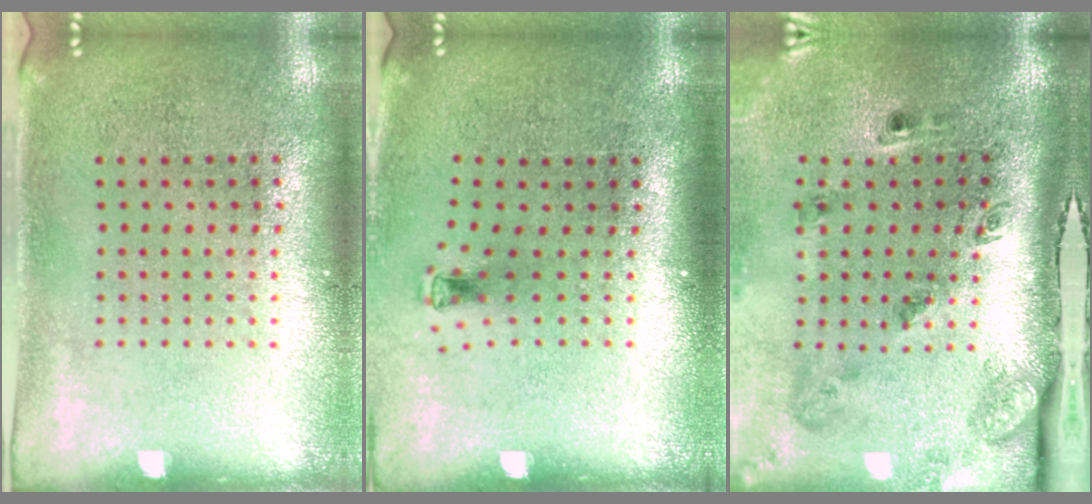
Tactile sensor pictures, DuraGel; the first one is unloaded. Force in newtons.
{"total": 0.6, "press": 0.3, "slide": 0.6}
{"total": 2.9, "press": 1.8, "slide": 2.3}